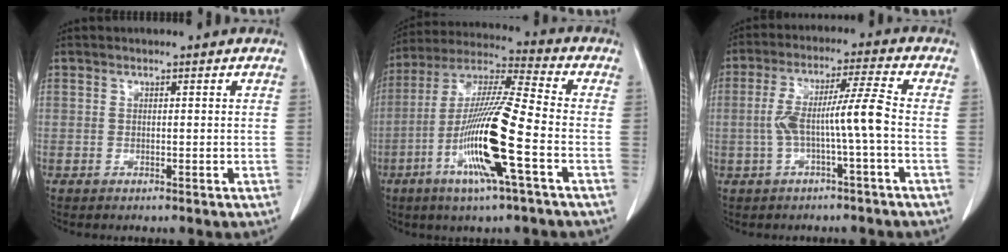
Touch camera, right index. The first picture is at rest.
{"total": 15.9, "force": [-5.3, 0.1, 15.0], "torque": [-0.301, -0.013, -0.107]}
{"total": 8.2, "force": [-1.5, -0.3, 8.0], "torque": [-0.156, 0.024, -0.024]}